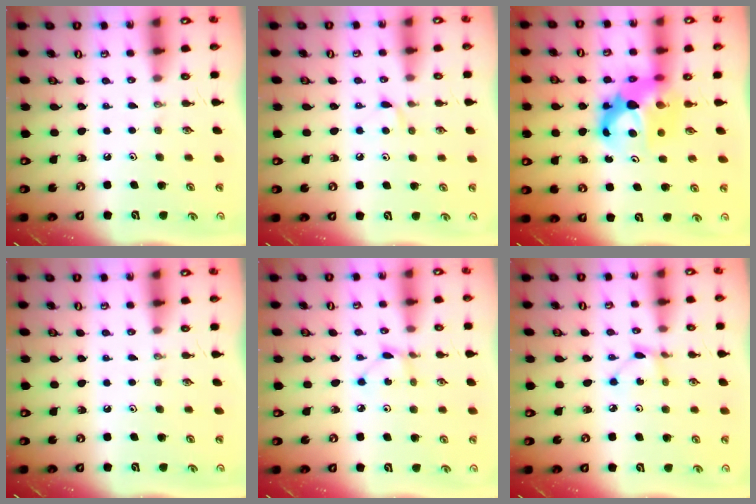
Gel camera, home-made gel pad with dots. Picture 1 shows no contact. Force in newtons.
{"total": 5.2, "press": 5.1, "slide": 0.6}
{"total": 9.4, "press": 9.4, "slide": 0.7}
{"total": 0.0}
{"total": 2.1, "press": 2.1, "slide": 0.3}
{"total": 1.9, "press": 1.9, "slide": 0.2}